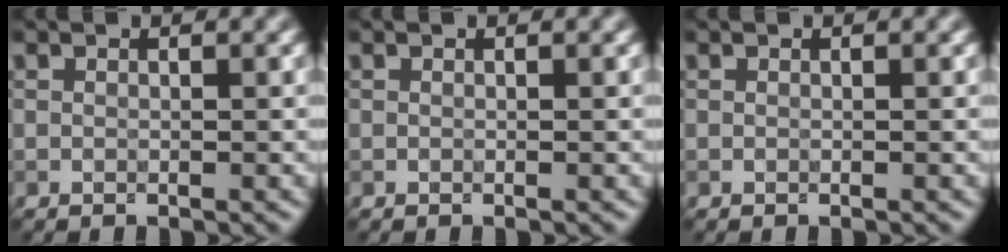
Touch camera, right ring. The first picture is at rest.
{"total": 0.0}
{"total": 0.0}